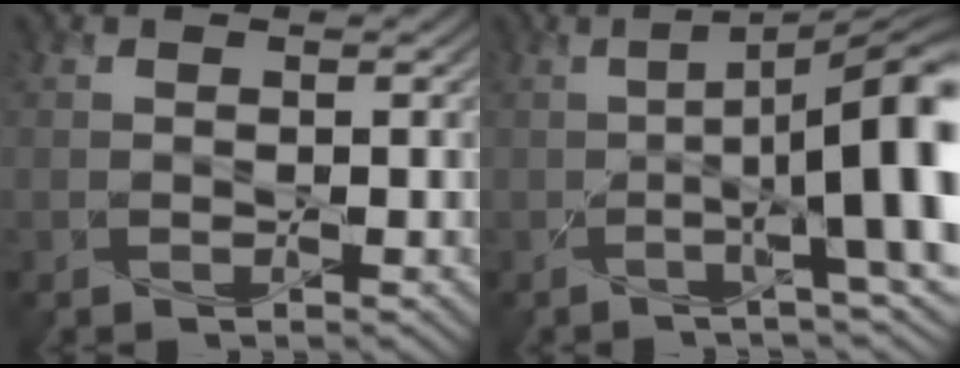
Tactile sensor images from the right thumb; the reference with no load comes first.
{"total": 12.5, "force": [-0.9, 2.6, 12.2], "torque": [-0.160, 0.007, -0.018]}